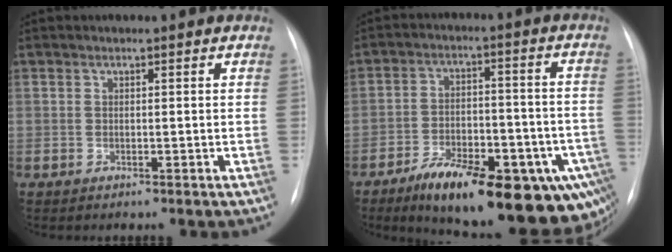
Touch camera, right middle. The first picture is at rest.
{"total": 22.4, "force": [-14.8, 7.8, 14.9], "torque": [-0.144, 0.021, -0.208]}